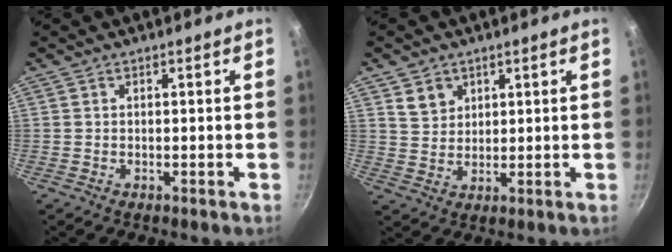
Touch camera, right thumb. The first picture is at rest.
{"total": 4.7, "force": [2.3, 3.8, 1.6], "torque": [-0.009, -0.004, 0.047]}